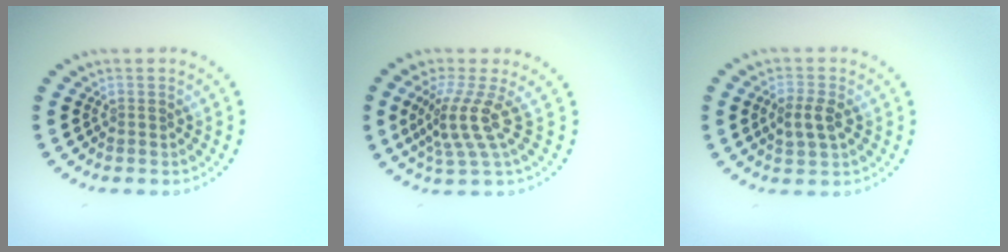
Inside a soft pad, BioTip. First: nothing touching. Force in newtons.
{"total": 3.7, "press": 2.6, "slide": 2.7}
{"total": 2.5, "press": 2.5, "slide": 0.3}